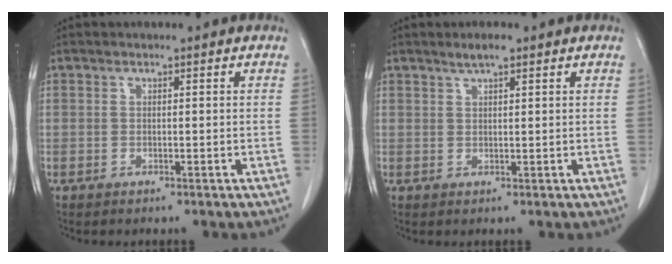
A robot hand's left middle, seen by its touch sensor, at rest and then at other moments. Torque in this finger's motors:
{"motor_torque": [0.38, -0.34, 0.00, 0.02]}